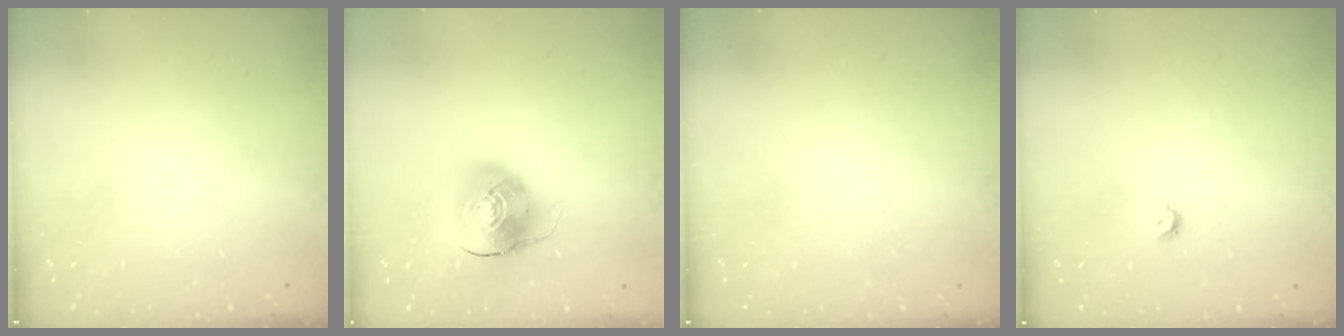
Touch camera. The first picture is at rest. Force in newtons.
{"total": 10.1, "press": 10.0, "slide": 1.6}
{"total": 0.8, "press": 0.8, "slide": 0.0}
{"total": 3.6, "press": 3.6, "slide": 0.7}